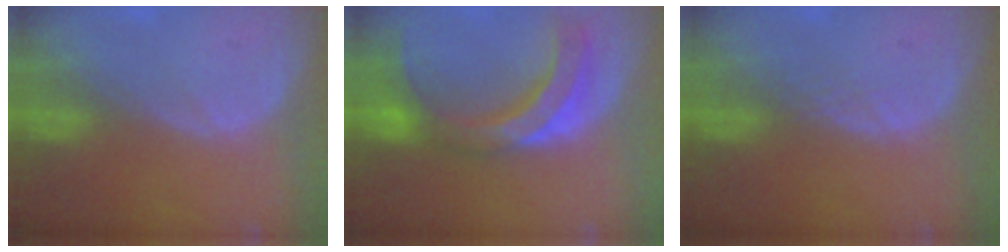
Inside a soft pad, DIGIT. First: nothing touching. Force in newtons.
{"total": 10.3, "press": 9.4, "slide": 4.3}
{"total": 1.0, "press": 1.0, "slide": 0.1}